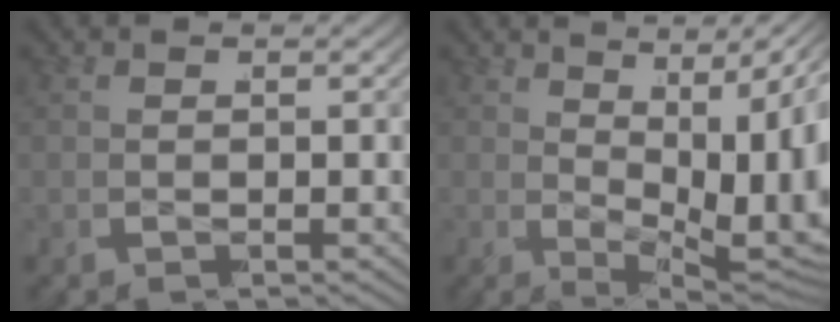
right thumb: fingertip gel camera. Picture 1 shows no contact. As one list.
[{"total": 11.2, "force": [-1.7, 6.2, 9.1], "torque": [-0.168, -0.032, -0.007]}]